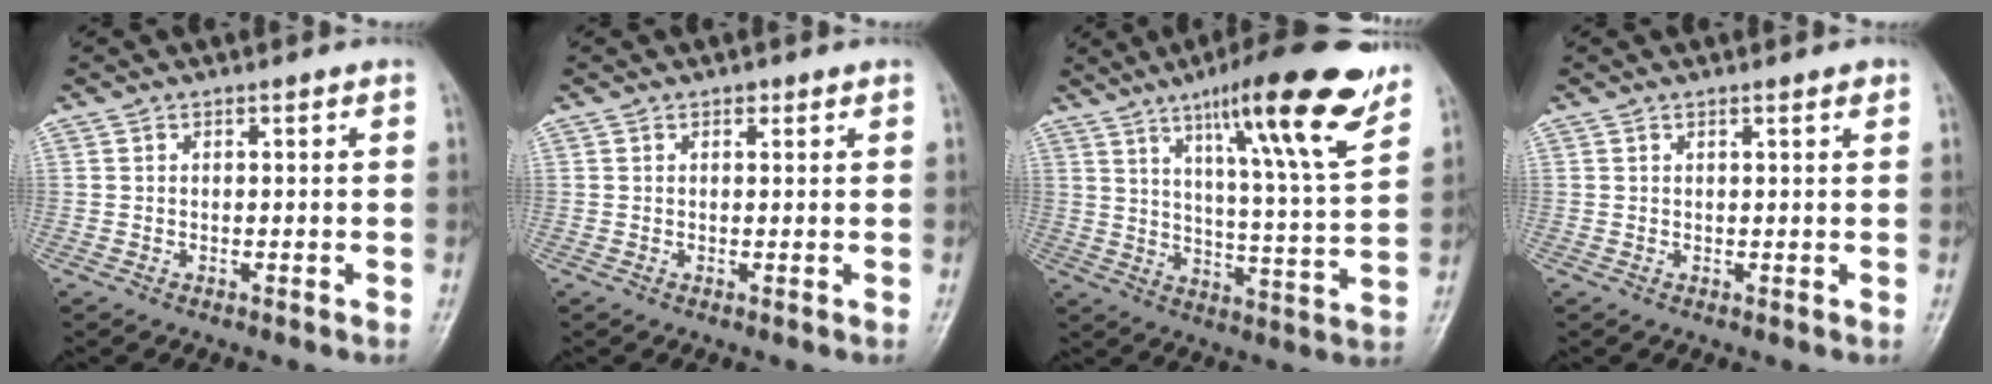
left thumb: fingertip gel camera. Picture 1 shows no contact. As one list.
[{"total": 0.9, "force": [0.6, 0.6, 0.4], "torque": [0.000, -0.003, 0.006]}, {"total": 20.2, "force": [12.5, 2.7, 15.6], "torque": [-0.209, -0.057, 0.188]}, {"total": 1.0, "force": [0.7, 0.1, 0.8], "torque": [-0.009, -0.003, 0.009]}]